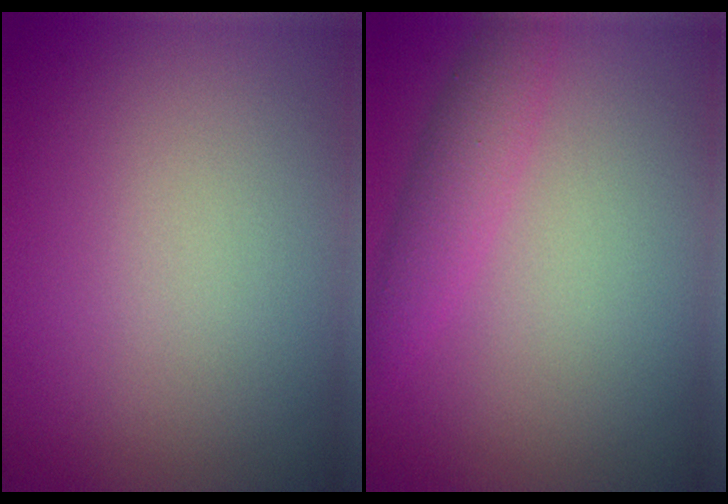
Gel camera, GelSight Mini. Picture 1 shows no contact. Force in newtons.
{"total": 2.7, "press": 2.7, "slide": 0.0}